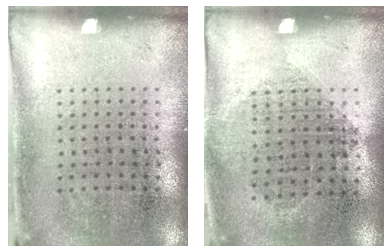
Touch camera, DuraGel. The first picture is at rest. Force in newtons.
{"total": 1.0, "press": 0.9, "slide": 0.4}